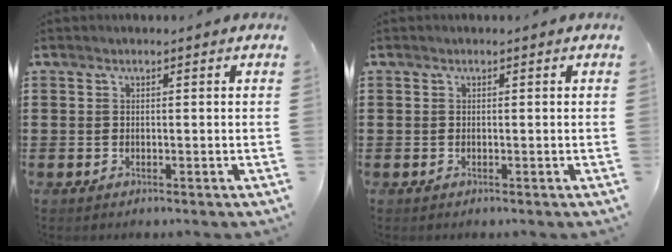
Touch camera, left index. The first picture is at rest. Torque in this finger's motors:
{"motor_torque": [0.06, 0.03, -0.04, -0.01]}